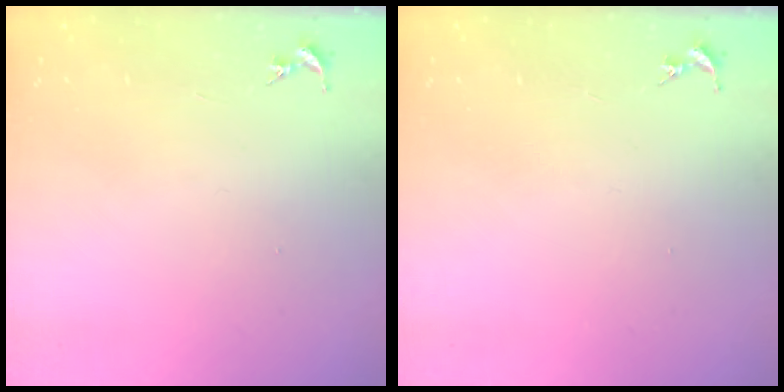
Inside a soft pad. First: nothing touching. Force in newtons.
{"total": 0.0}